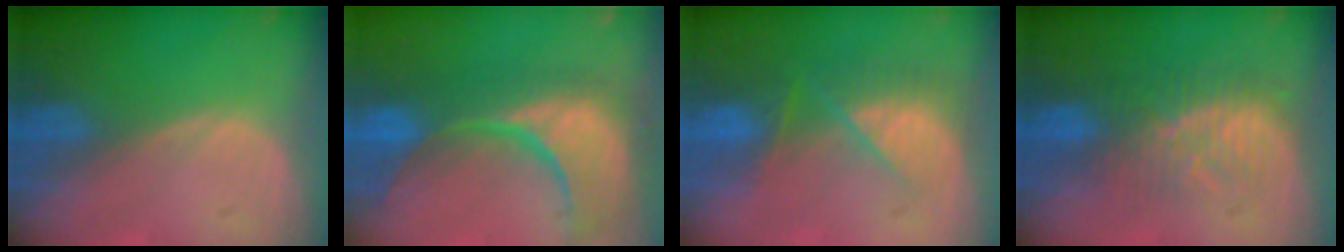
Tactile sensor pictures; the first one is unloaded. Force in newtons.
{"total": 14.3, "press": 12.0, "slide": 7.8}
{"total": 7.8, "press": 7.1, "slide": 3.1}
{"total": 8.0, "press": 7.8, "slide": 1.5}